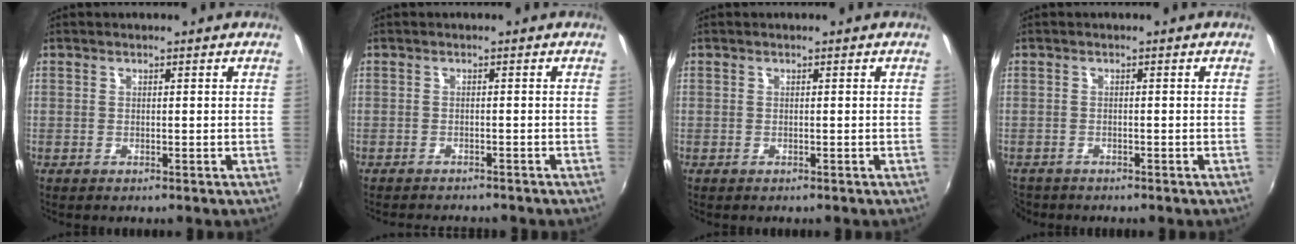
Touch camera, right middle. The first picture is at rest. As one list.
[{"total": 4.2, "force": [-3.9, 0.8, 1.2], "torque": [-0.034, -0.014, -0.059]}, {"total": 0.0}, {"total": 3.8, "force": [-3.2, 2.0, 0.9], "torque": [-0.034, -0.014, -0.059]}]